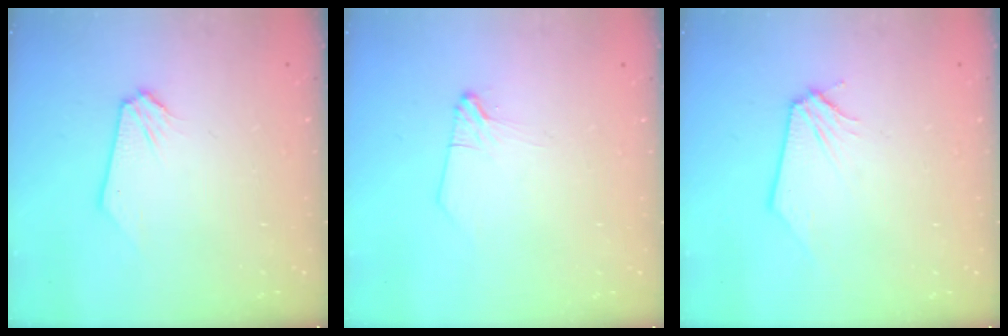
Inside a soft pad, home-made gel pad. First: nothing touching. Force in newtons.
{"total": 2.0, "press": 2.0, "slide": 0.4}
{"total": 0.0}